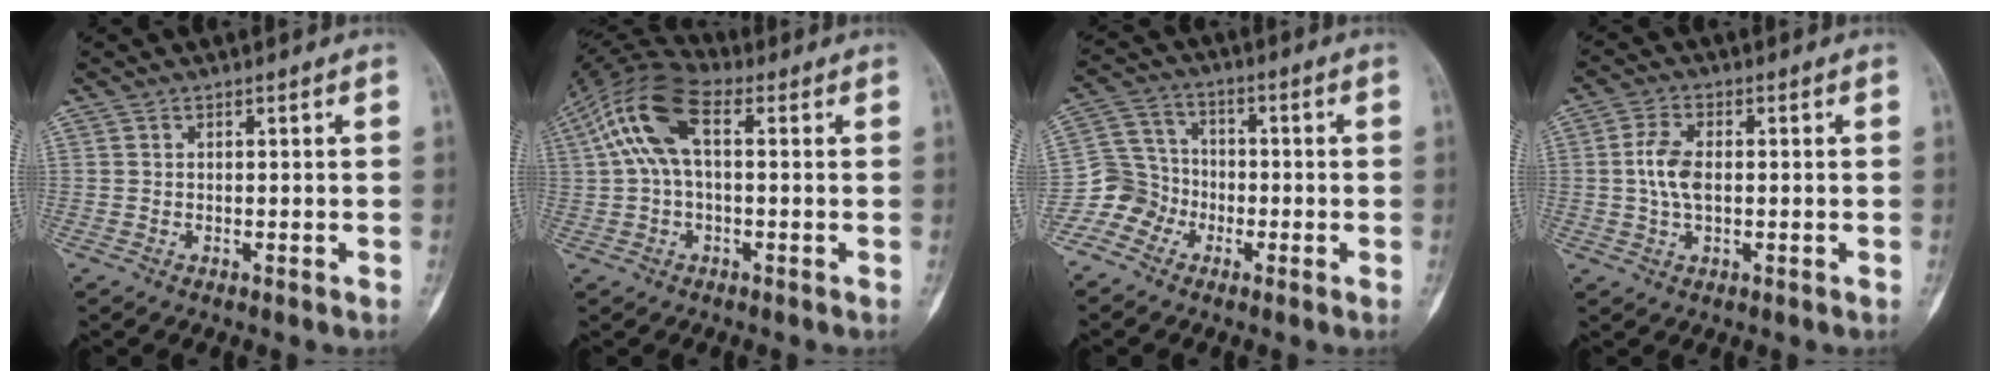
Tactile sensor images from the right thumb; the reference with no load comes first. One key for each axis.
{"total": 11.9, "fx": 2.4, "fy": 5.9, "fz": 10.0, "tx": -0.211, "ty": 0.040, "tz": 0.040}
{"total": 7.2, "fx": -3.9, "fy": 6.0, "fz": 0.7, "tx": 0.017, "ty": 0.038, "tz": -0.089}
{"total": 5.7, "fx": 0.0, "fy": 3.1, "fz": 4.8, "tx": -0.103, "ty": 0.004, "tz": -0.003}